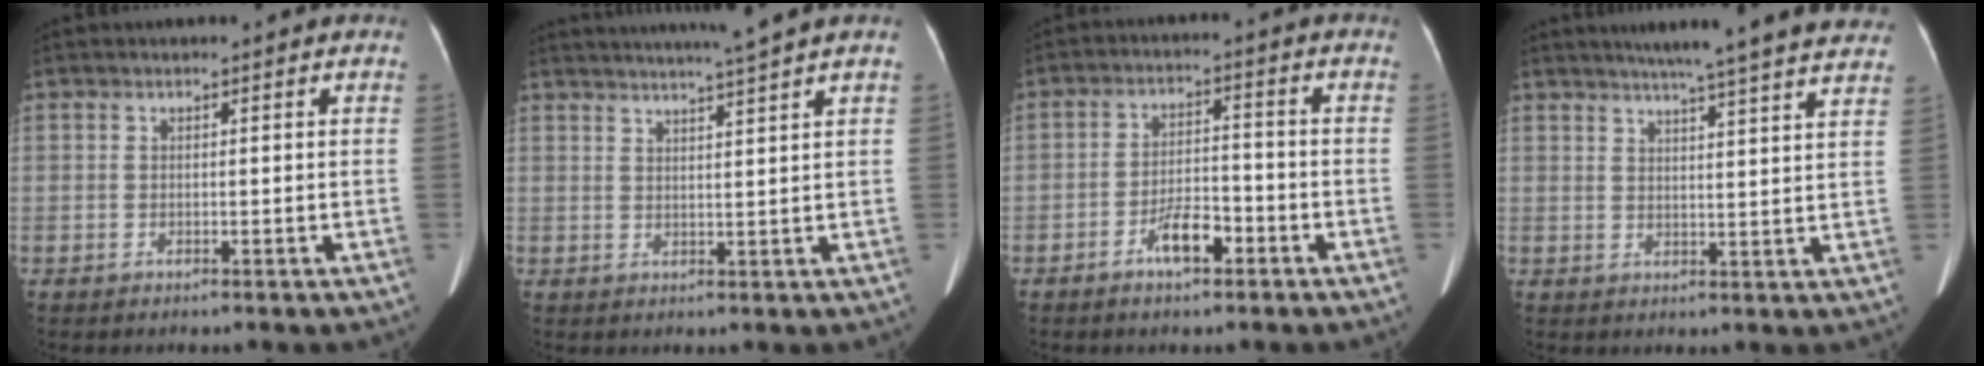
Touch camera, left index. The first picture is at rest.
{"total": 7.8, "force": [6.7, -1.8, 3.6], "torque": [-0.052, 0.005, 0.091]}
{"total": 5.4, "force": [-3.2, 1.9, 4.0], "torque": [-0.079, 0.007, -0.053]}
{"total": 19.7, "force": [17.3, 0.3, 9.4], "torque": [-0.136, -0.006, 0.209]}